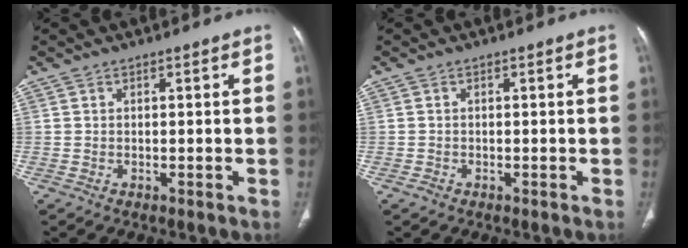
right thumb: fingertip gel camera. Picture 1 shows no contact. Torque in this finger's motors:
{"motor_torque": [-0.53, 0.39, -0.34, 0.15, 0.04]}